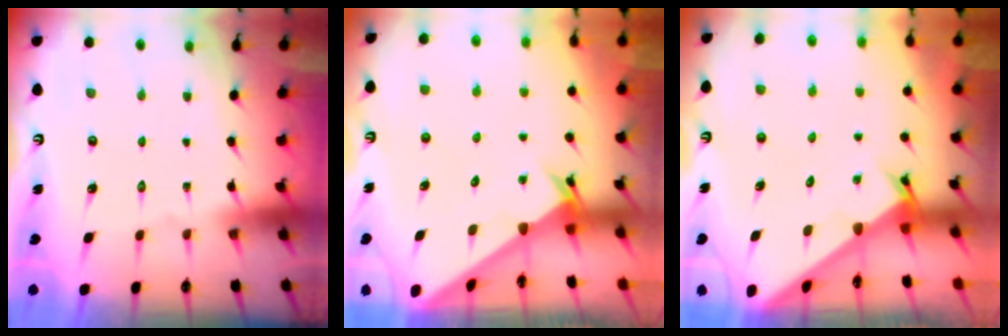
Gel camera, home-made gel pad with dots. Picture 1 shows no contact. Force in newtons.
{"total": 2.9, "press": 2.9, "slide": 0.1}
{"total": 2.4, "press": 2.4, "slide": 0.1}